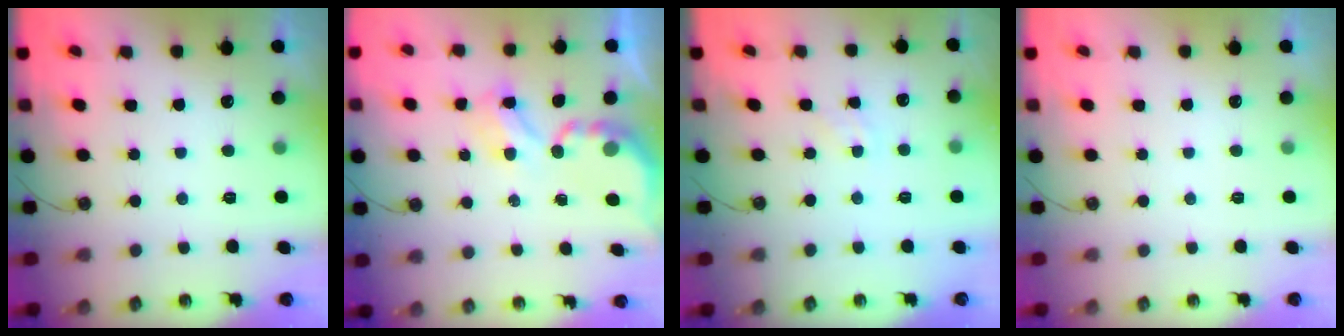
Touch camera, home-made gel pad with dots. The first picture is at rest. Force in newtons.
{"total": 3.7, "press": 3.7, "slide": 0.2}
{"total": 1.1, "press": 1.1, "slide": 0.2}
{"total": 0.0}